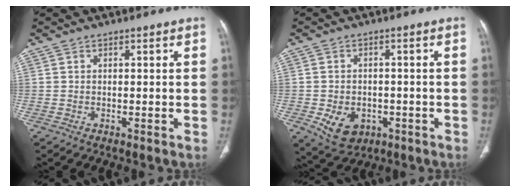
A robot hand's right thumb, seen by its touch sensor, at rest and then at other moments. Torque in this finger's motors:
{"motor_torque": [-0.25, 0.44, 0.22, 0.59, 0.19]}